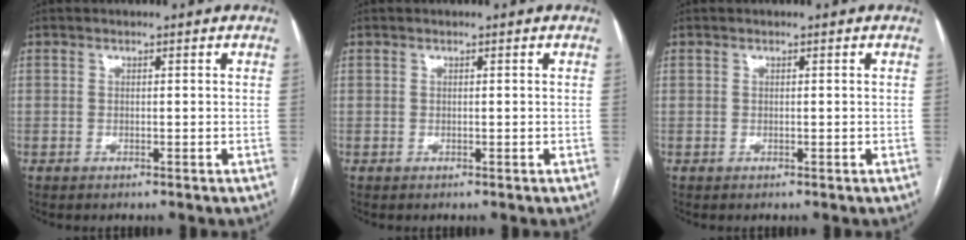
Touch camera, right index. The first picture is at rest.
{"total": 0.0}
{"total": 0.0}